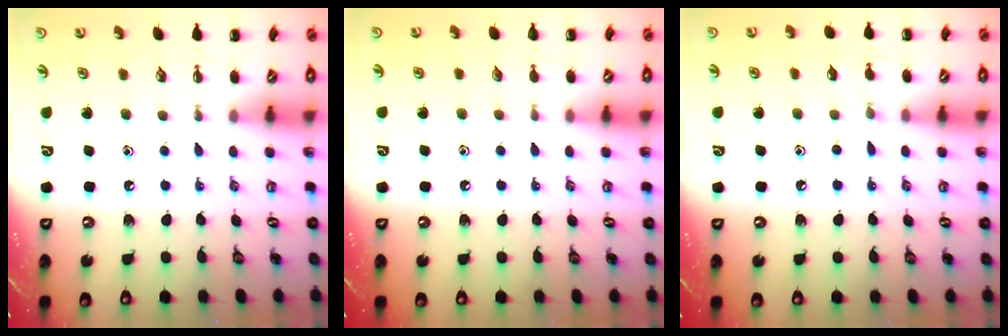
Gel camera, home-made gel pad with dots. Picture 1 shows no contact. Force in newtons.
{"total": 4.6, "press": 4.4, "slide": 1.2}
{"total": 5.5, "press": 5.3, "slide": 1.5}